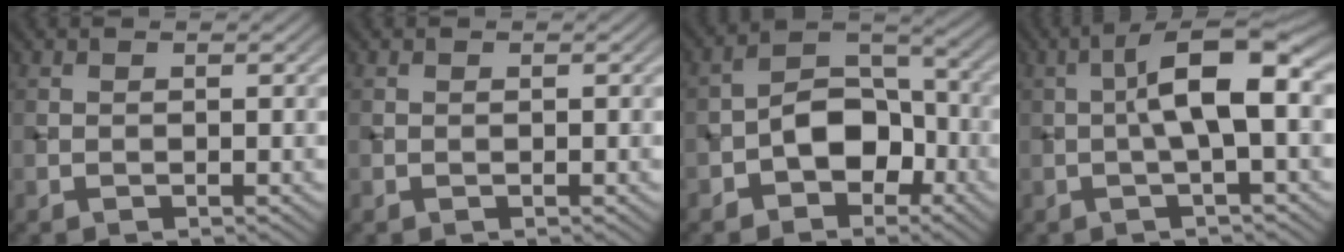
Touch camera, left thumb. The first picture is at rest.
{"total": 0.0}
{"total": 7.4, "force": [-2.9, 4.9, 4.6], "torque": [-0.066, 0.012, -0.063]}
{"total": 7.1, "force": [0.0, 1.6, 6.9], "torque": [-0.115, 0.021, -0.006]}